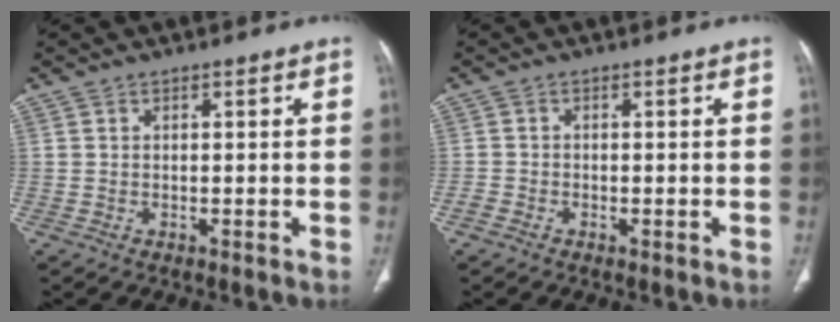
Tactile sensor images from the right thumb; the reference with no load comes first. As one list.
[{"total": 1.5, "force": [-0.9, 0.9, 0.8], "torque": [-0.014, 0.003, -0.019]}]